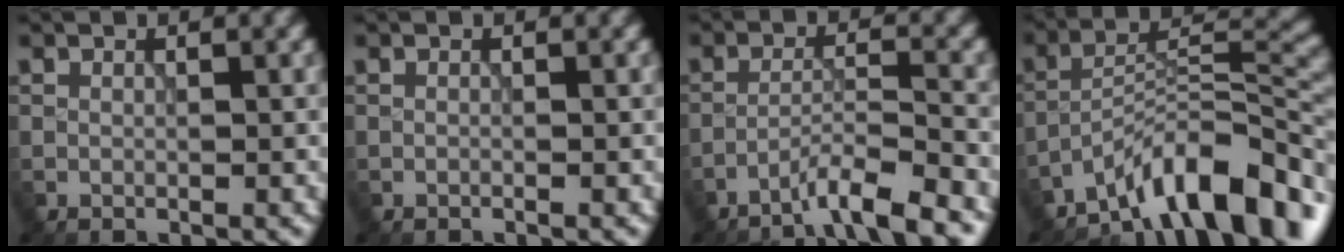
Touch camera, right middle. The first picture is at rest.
{"total": 0.0}
{"total": 4.8, "force": [-3.8, 0.2, 2.9], "torque": [-0.040, 0.011, -0.076]}
{"total": 10.2, "force": [-7.4, 2.7, 6.4], "torque": [-0.084, 0.012, -0.140]}